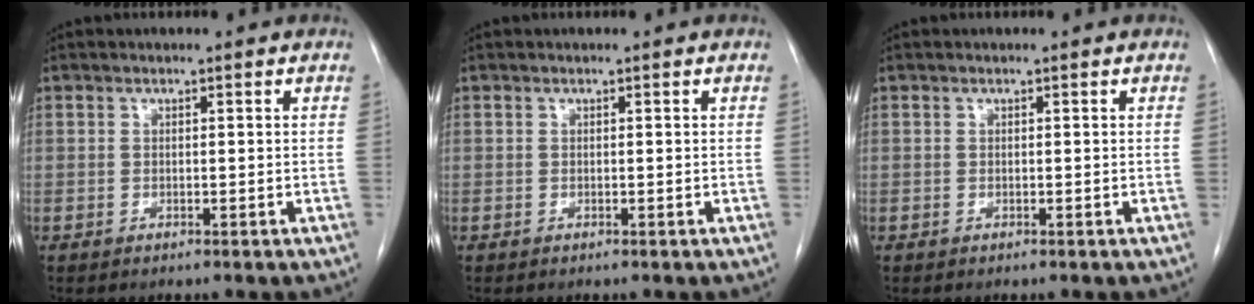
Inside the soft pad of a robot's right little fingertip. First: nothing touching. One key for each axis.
{"total": 0.0}
{"total": 0.0}